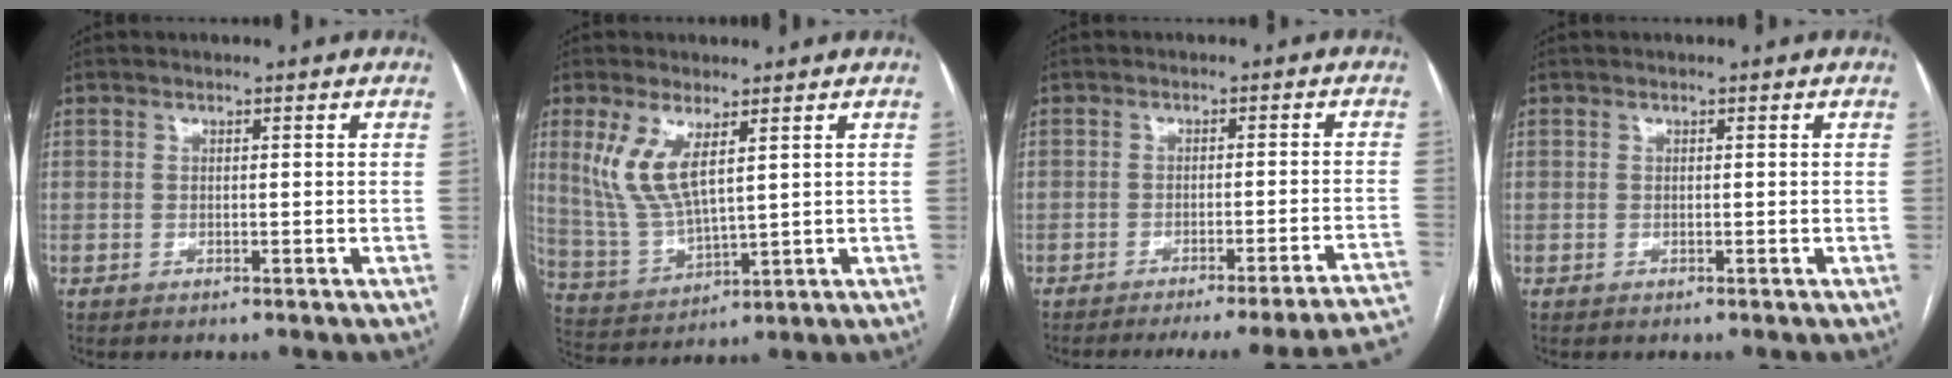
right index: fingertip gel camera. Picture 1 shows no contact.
{"total": 8.8, "force": [3.7, 2.6, 7.5], "torque": [-0.175, -0.004, 0.088]}
{"total": 19.4, "force": [-17.5, -1.1, 8.4], "torque": [-0.036, -0.013, -0.210]}
{"total": 0.0}